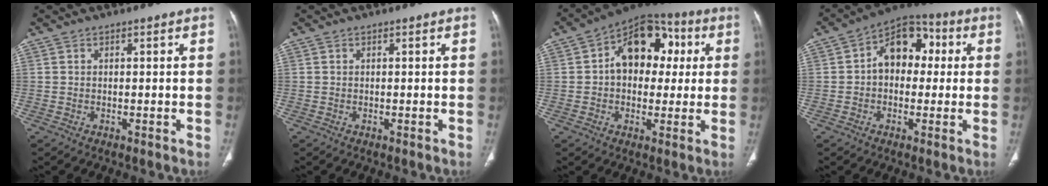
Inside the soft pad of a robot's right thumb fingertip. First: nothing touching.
{"total": 0.0}
{"total": 15.0, "force": [2.5, 10.7, 10.2], "torque": [-0.099, 0.027, 0.025]}
{"total": 11.5, "force": [1.3, 8.2, 7.9], "torque": [-0.078, 0.032, 0.006]}